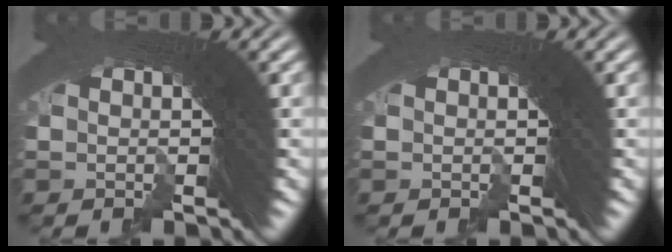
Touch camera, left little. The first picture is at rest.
{"total": 0.0}